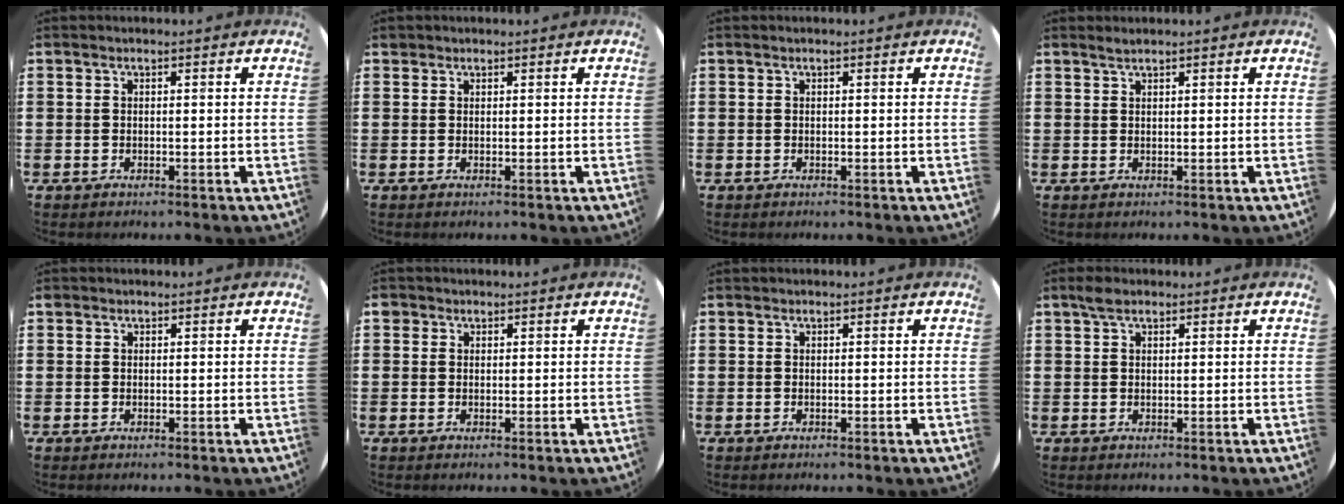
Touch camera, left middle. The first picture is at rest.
{"total": 0.5, "force": [0.5, 0.2, -0.1], "torque": [0.001, 0.003, 0.009]}
{"total": 0.0}
{"total": 0.8, "force": [0.8, -0.1, 0.3], "torque": [-0.006, -0.001, 0.015]}
{"total": 0.0}
{"total": 0.9, "force": [0.6, 0.6, 0.1], "torque": [-0.002, 0.004, 0.011]}
{"total": 0.0}
{"total": 1.7, "force": [1.3, 0.8, 0.8], "torque": [-0.011, 0.002, 0.021]}